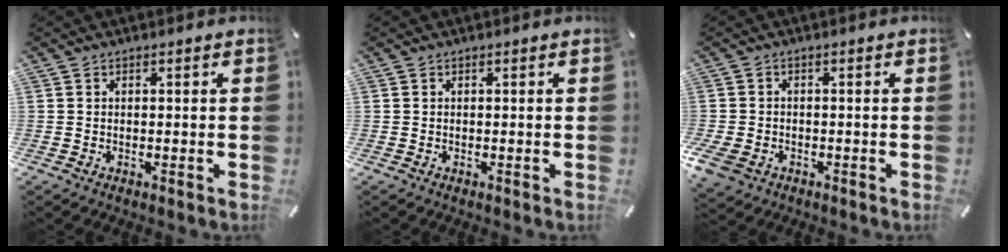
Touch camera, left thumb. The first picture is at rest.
{"total": 0.0}
{"total": 3.8, "force": [-1.9, 2.7, 1.8], "torque": [-0.056, 0.002, -0.042]}